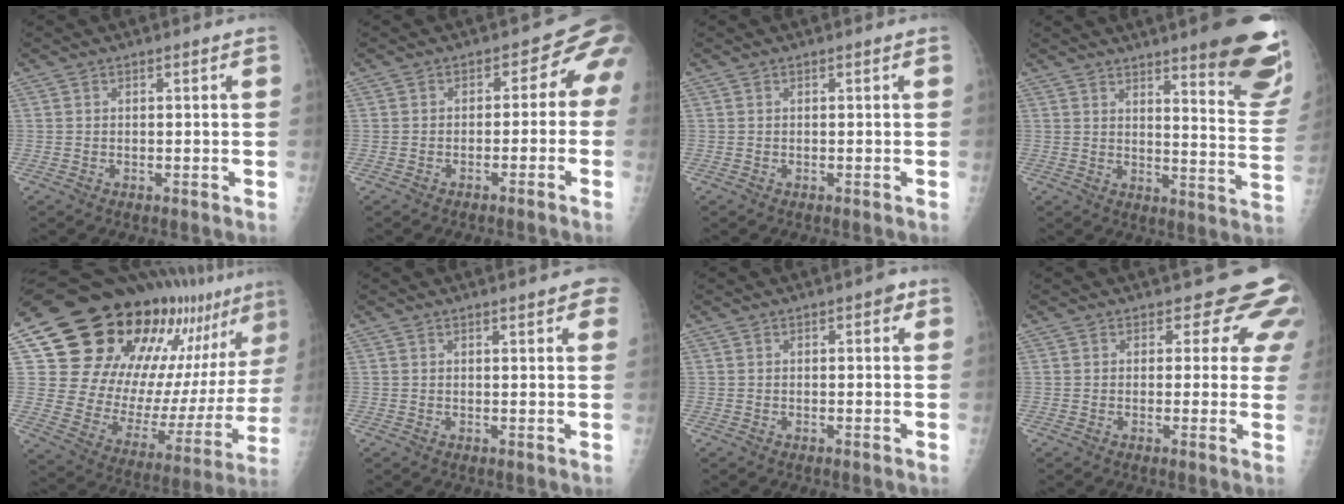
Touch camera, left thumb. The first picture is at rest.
{"total": 5.7, "force": [-2.2, 4.1, 3.3], "torque": [-0.008, 0.035, -0.038]}
{"total": 0.0}
{"total": 19.7, "force": [12.9, 3.5, 14.4], "torque": [-0.152, -0.083, 0.161]}
{"total": 29.5, "force": [18.8, 13.0, 18.6], "torque": [-0.257, -0.057, 0.282]}
{"total": 4.5, "force": [2.8, 1.1, 3.3], "torque": [-0.022, 0.000, 0.029]}
{"total": 1.6, "force": [0.6, 0.9, 1.3], "torque": [-0.006, 0.003, 0.003]}
{"total": 7.3, "force": [5.6, 4.2, 2.1], "torque": [0.023, -0.024, 0.041]}